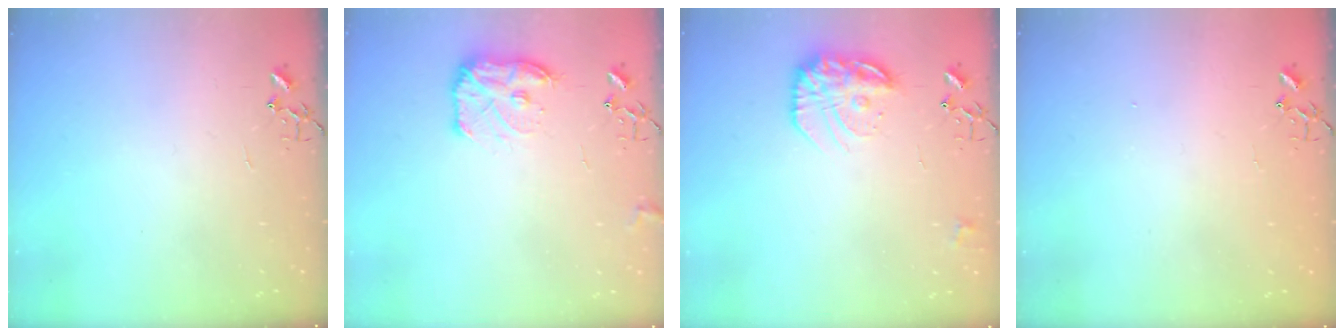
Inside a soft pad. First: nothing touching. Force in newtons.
{"total": 11.8, "press": 11.8, "slide": 0.6}
{"total": 15.4, "press": 15.3, "slide": 1.0}
{"total": 1.3, "press": 1.2, "slide": 0.1}